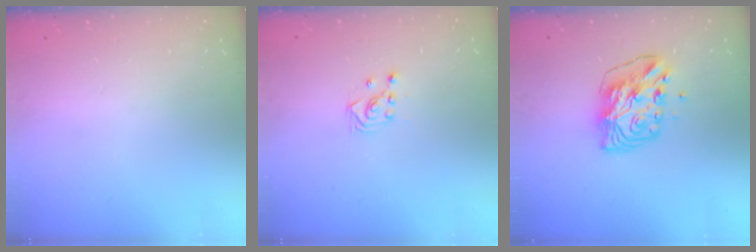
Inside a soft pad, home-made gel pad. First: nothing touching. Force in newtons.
{"total": 2.9, "press": 2.9, "slide": 0.3}
{"total": 8.5, "press": 8.4, "slide": 1.3}